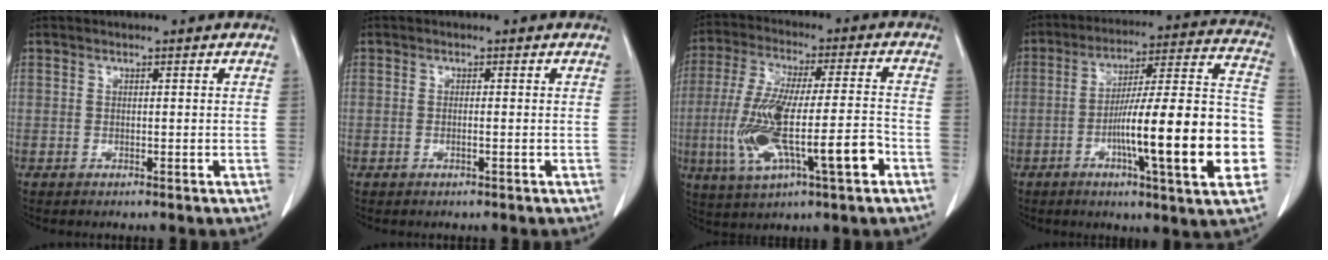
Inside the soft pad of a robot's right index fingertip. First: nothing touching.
{"total": 0.7, "force": [-0.2, -0.1, 0.7], "torque": [-0.014, -0.001, -0.003]}
{"total": 15.9, "force": [-4.6, 2.6, 15.1], "torque": [-0.293, -0.002, -0.073]}
{"total": 22.1, "force": [-5.7, 1.7, 21.3], "torque": [-0.278, 0.014, -0.084]}